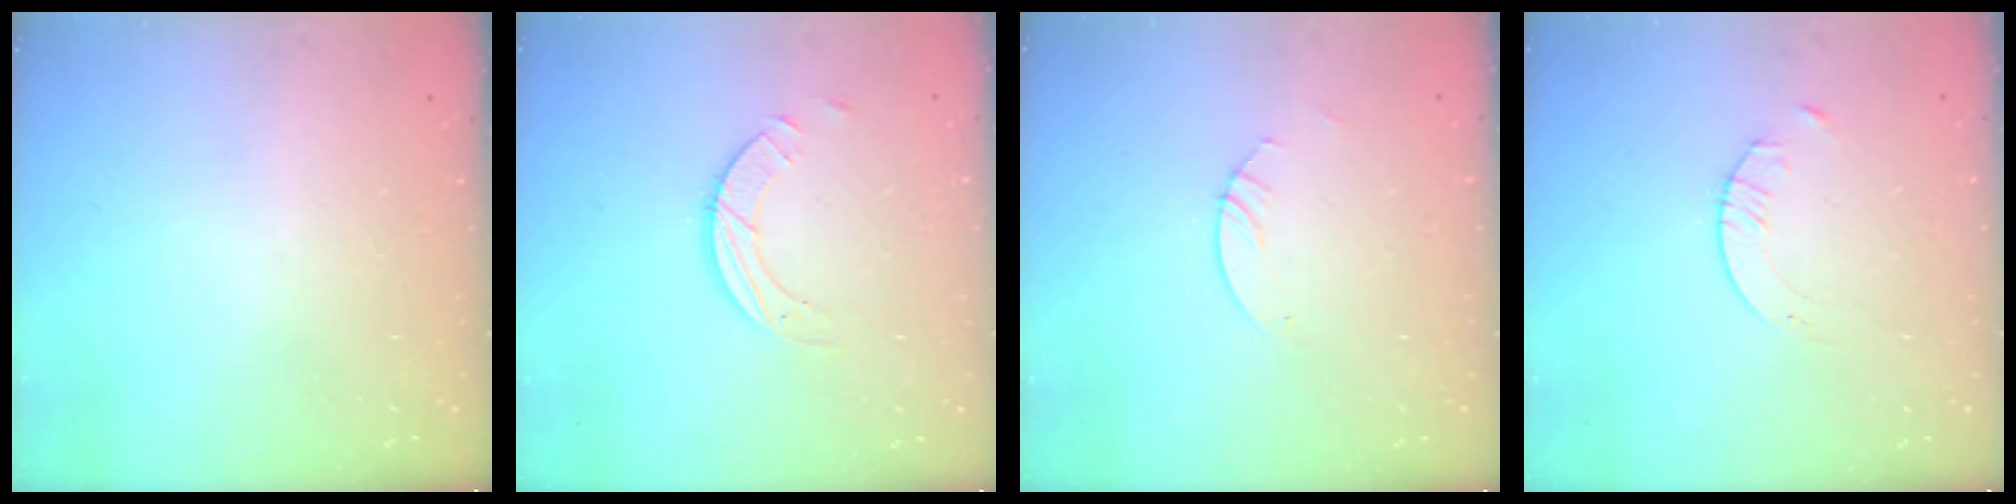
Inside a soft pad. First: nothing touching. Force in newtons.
{"total": 3.4, "press": 3.4, "slide": 0.3}
{"total": 2.4, "press": 2.4, "slide": 0.2}
{"total": 1.6, "press": 1.6, "slide": 0.2}